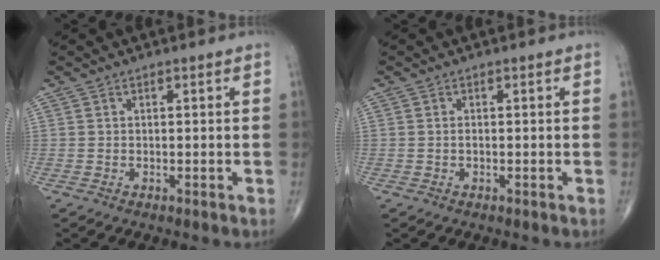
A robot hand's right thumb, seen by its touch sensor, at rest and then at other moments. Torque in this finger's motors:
{"motor_torque": [0.14, -0.48, -0.03, 0.07, -0.02]}